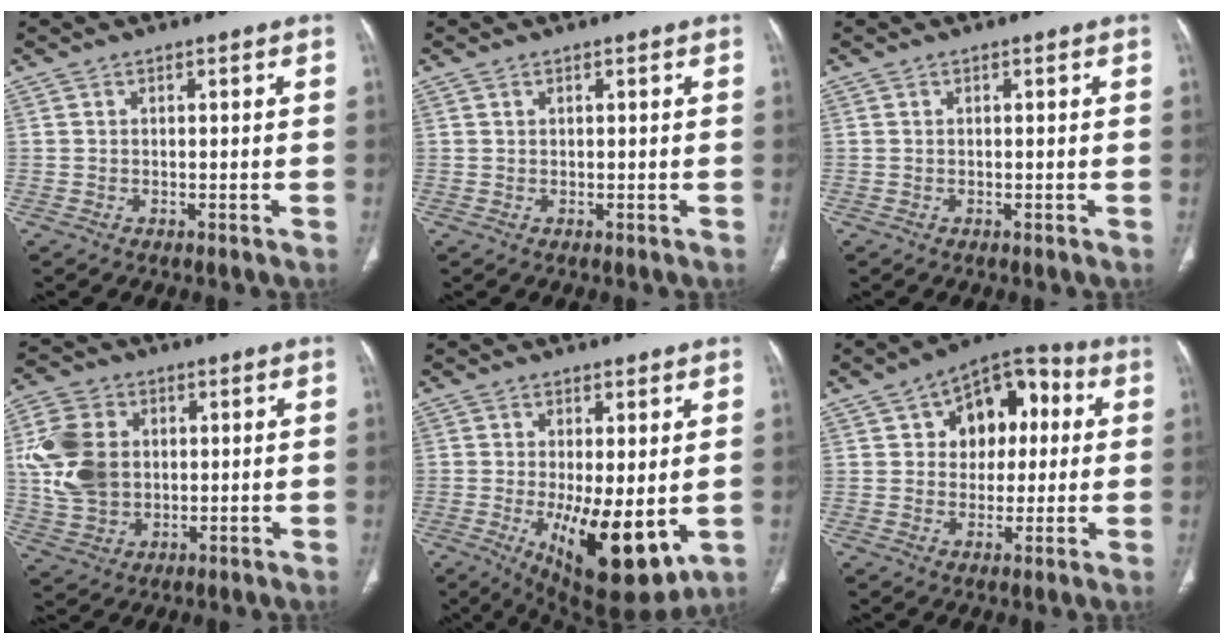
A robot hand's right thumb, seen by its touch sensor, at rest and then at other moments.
{"total": 0.0}
{"total": 0.0}
{"total": 13.2, "force": [1.7, 10.0, 8.5], "torque": [-0.157, 0.002, 0.036]}
{"total": 13.9, "force": [-3.2, 5.2, 12.5], "torque": [-0.183, -0.028, -0.029]}
{"total": 13.1, "force": [3.0, 9.0, 9.1], "torque": [-0.078, 0.021, 0.037]}